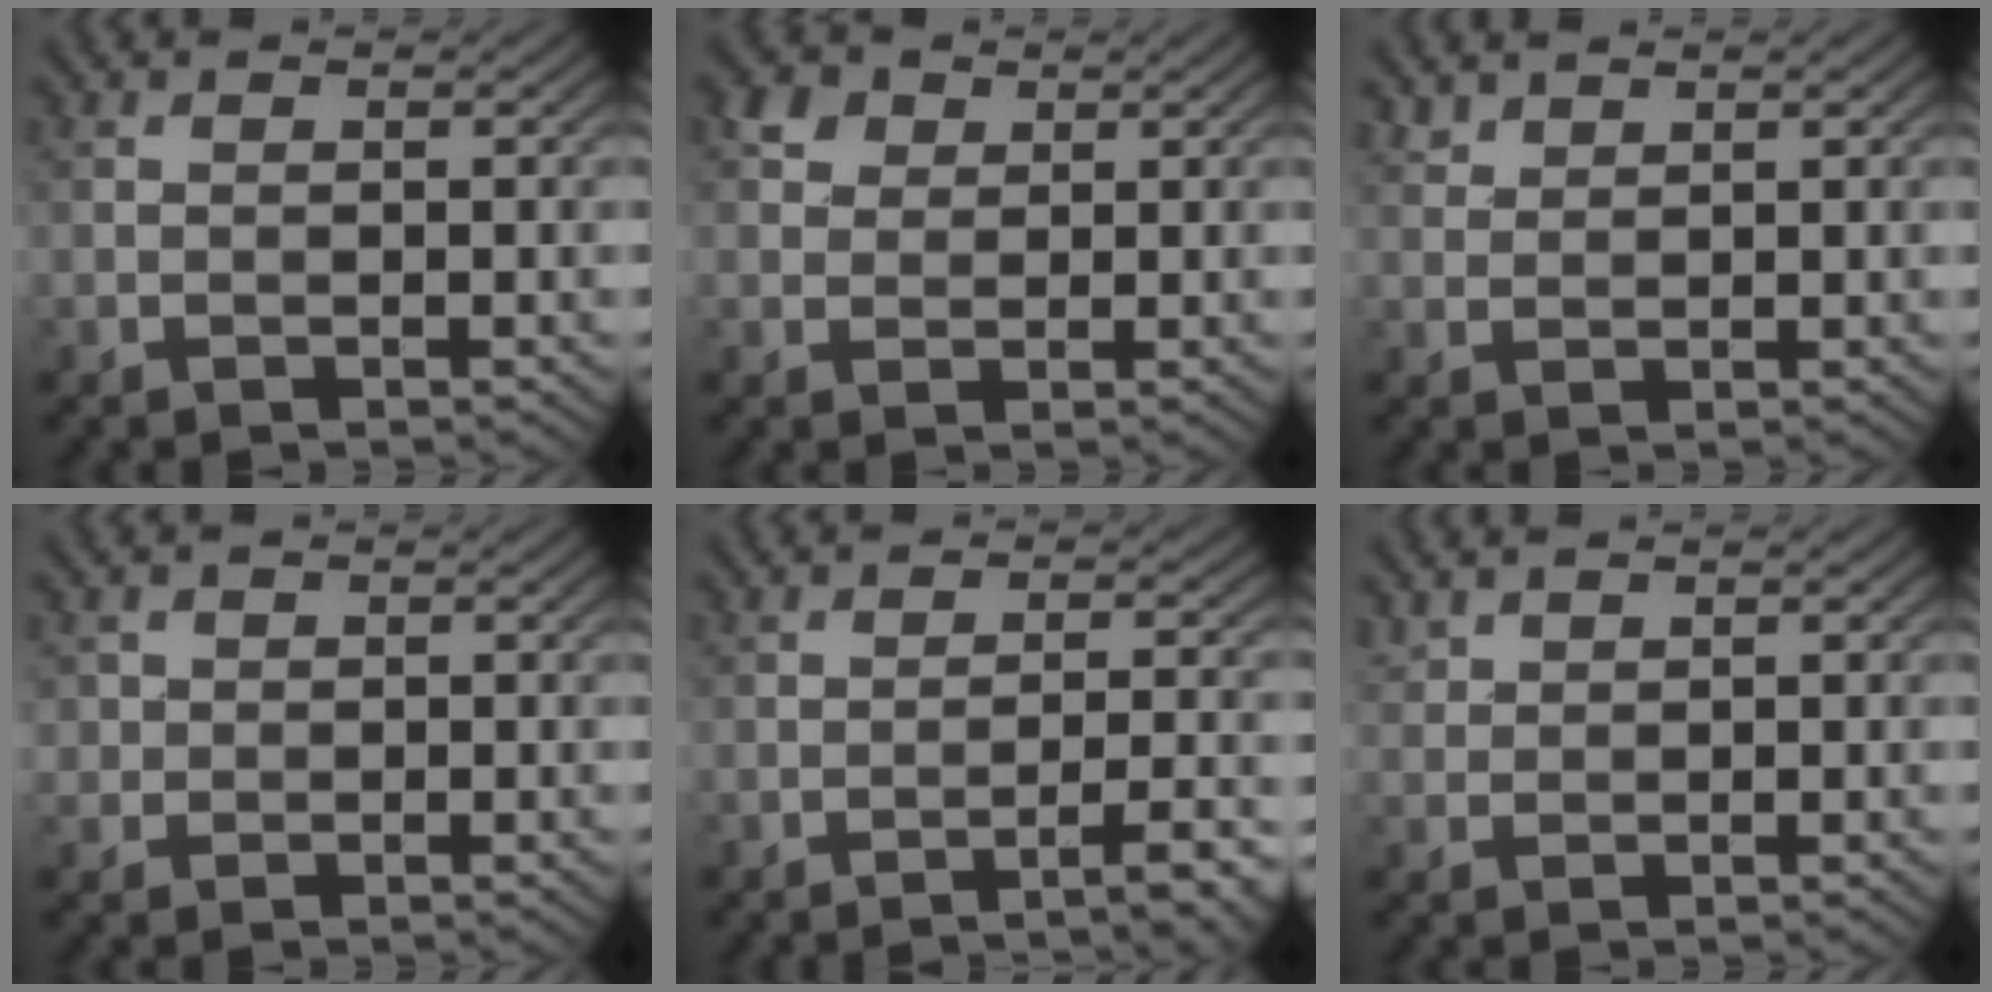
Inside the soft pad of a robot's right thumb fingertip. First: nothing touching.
{"total": 3.0, "force": [1.5, 2.3, 1.2], "torque": [-0.030, 0.005, 0.027]}
{"total": 1.5, "force": [1.4, 0.4, 0.3], "torque": [-0.011, 0.001, 0.035]}
{"total": 1.5, "force": [0.3, 1.4, 0.1], "torque": [0.000, -0.006, 0.005]}
{"total": 4.9, "force": [-3.1, 0.6, 3.8], "torque": [-0.048, 0.018, -0.058]}
{"total": 1.5, "force": [1.3, 0.5, 0.4], "torque": [-0.014, 0.005, 0.035]}